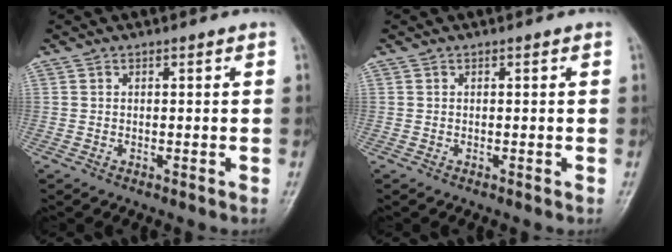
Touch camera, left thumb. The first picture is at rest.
{"total": 0.0}